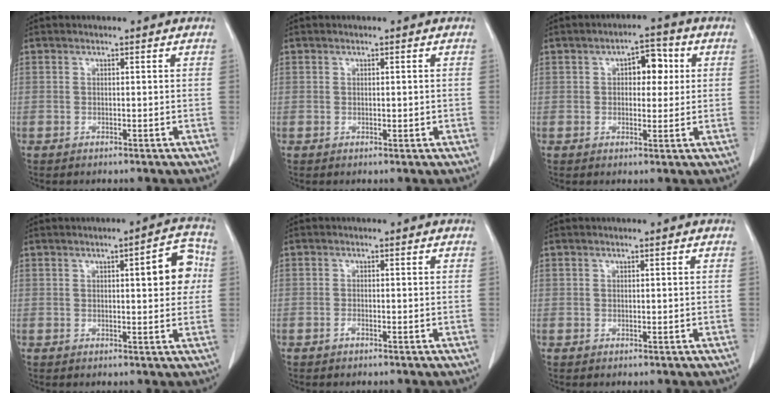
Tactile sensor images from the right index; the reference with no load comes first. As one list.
[{"total": 0.7, "force": [0.0, 0.5, 0.5], "torque": [-0.006, -0.001, 0.003]}, {"total": 5.4, "force": [1.4, 2.9, 4.3], "torque": [-0.057, 0.020, 0.020]}, {"total": 6.7, "force": [1.3, 1.8, 6.3], "torque": [-0.072, 0.016, 0.014]}, {"total": 0.6, "force": [-0.5, 0.1, 0.3], "torque": [-0.006, 0.001, -0.007]}, {"total": 0.0}]